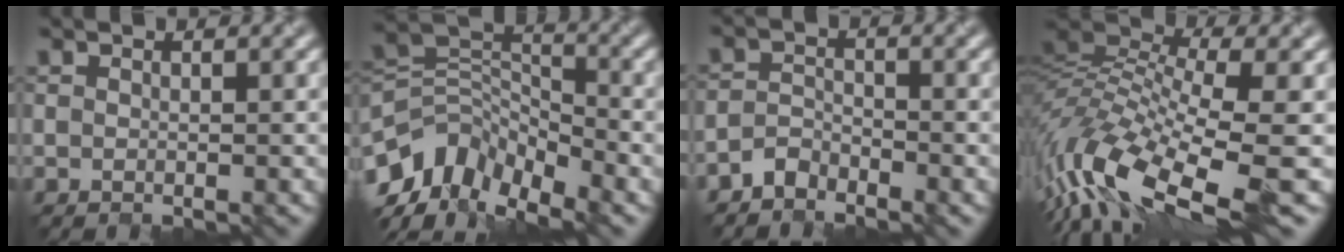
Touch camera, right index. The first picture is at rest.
{"total": 8.7, "force": [-5.4, 5.0, 4.6], "torque": [-0.077, -0.007, -0.113]}
{"total": 1.9, "force": [-1.8, 0.7, 0.1], "torque": [0.000, 0.007, -0.039]}
{"total": 11.0, "force": [-4.2, 4.6, 9.1], "torque": [-0.197, -0.008, -0.081]}